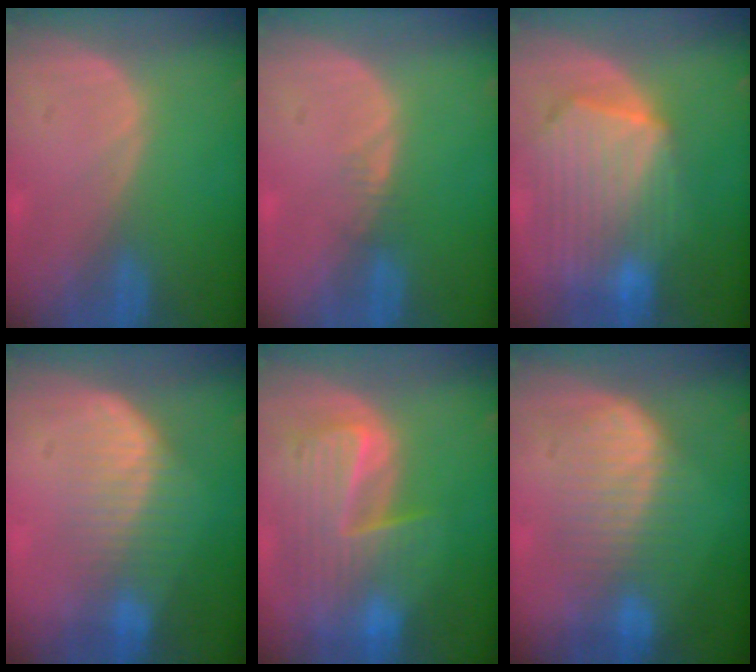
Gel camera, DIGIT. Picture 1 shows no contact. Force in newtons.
{"total": 1.3, "press": 1.2, "slide": 0.2}
{"total": 10.7, "press": 9.4, "slide": 5.2}
{"total": 6.9, "press": 6.5, "slide": 2.4}
{"total": 10.0, "press": 8.7, "slide": 5.0}
{"total": 7.3, "press": 7.3, "slide": 0.1}